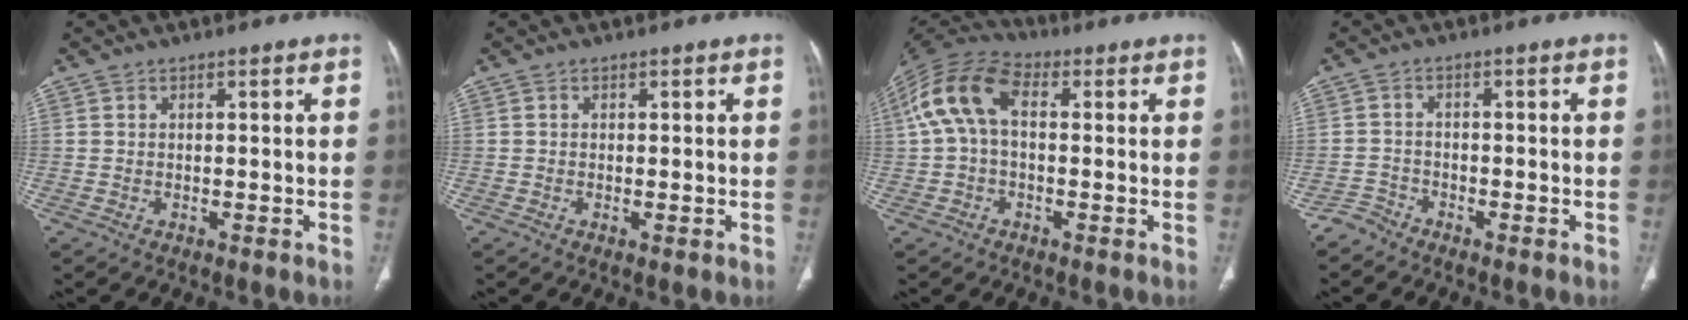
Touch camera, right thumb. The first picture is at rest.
{"total": 0.7, "force": [-0.1, 0.3, 0.6], "torque": [-0.014, -0.003, -0.003]}
{"total": 12.0, "force": [1.5, 7.4, 9.3], "torque": [-0.188, 0.036, 0.018]}
{"total": 2.4, "force": [-2.2, 0.8, -0.4], "torque": [0.014, 0.000, -0.050]}